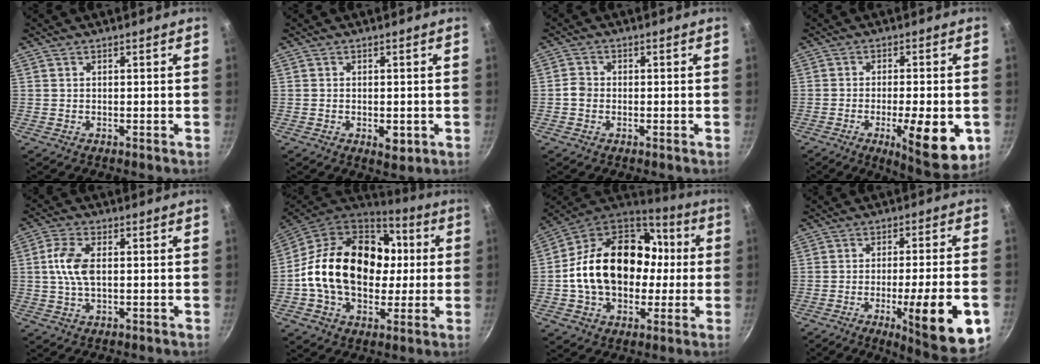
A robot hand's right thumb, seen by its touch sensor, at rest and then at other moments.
{"total": 3.3, "force": [-0.8, 1.8, 2.6], "torque": [-0.035, -0.004, -0.010]}
{"total": 2.3, "force": [-0.7, 2.0, 1.0], "torque": [-0.012, 0.013, -0.017]}
{"total": 13.8, "force": [-4.1, 4.1, 12.5], "torque": [-0.163, 0.005, -0.053]}
{"total": 6.9, "force": [0.6, 3.7, 5.8], "torque": [-0.116, 0.010, 0.006]}
{"total": 25.3, "force": [1.3, 18.2, 17.5], "torque": [-0.271, 0.032, 0.020]}
{"total": 25.0, "force": [0.4, 18.2, 17.0], "torque": [-0.268, 0.049, 0.008]}
{"total": 17.6, "force": [-5.9, 3.4, 16.2], "torque": [-0.209, 0.016, -0.078]}